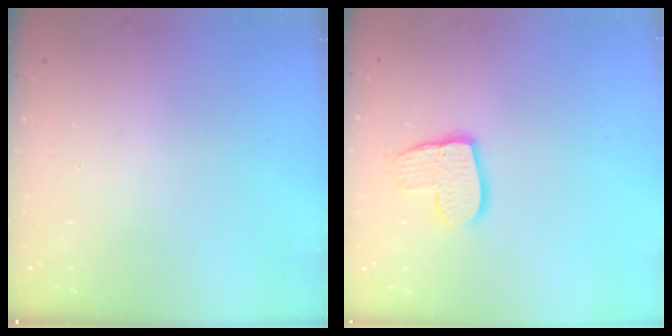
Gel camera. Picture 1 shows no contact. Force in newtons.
{"total": 10.9, "press": 10.9, "slide": 0.9}